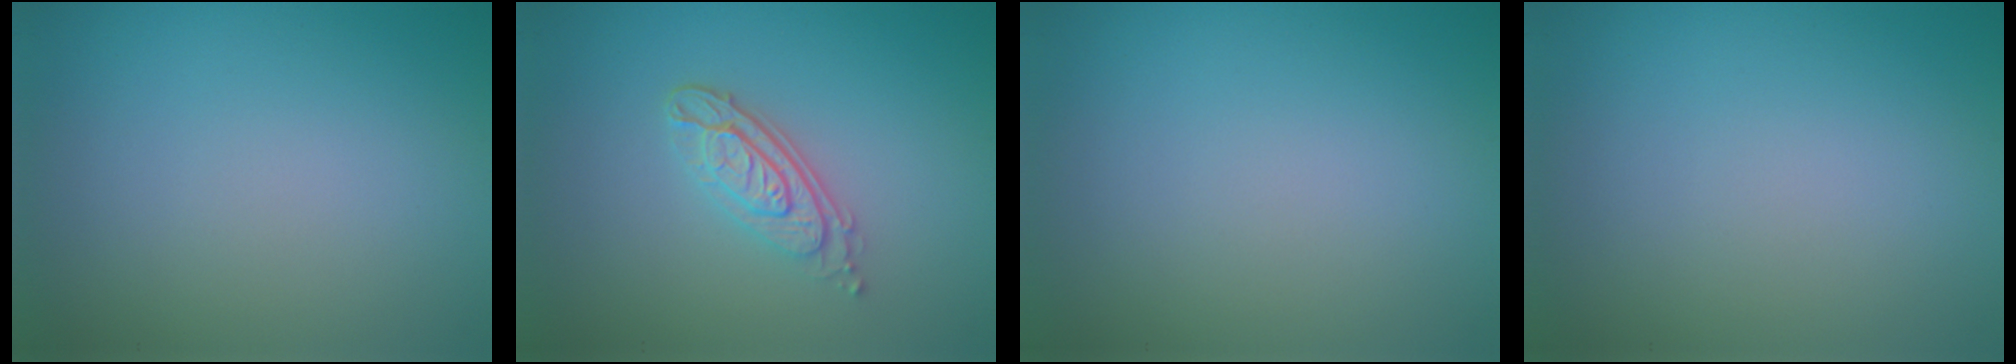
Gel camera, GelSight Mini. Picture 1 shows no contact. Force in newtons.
{"total": 3.4, "press": 2.8, "slide": 1.9}
{"total": 0.0}
{"total": 0.0}